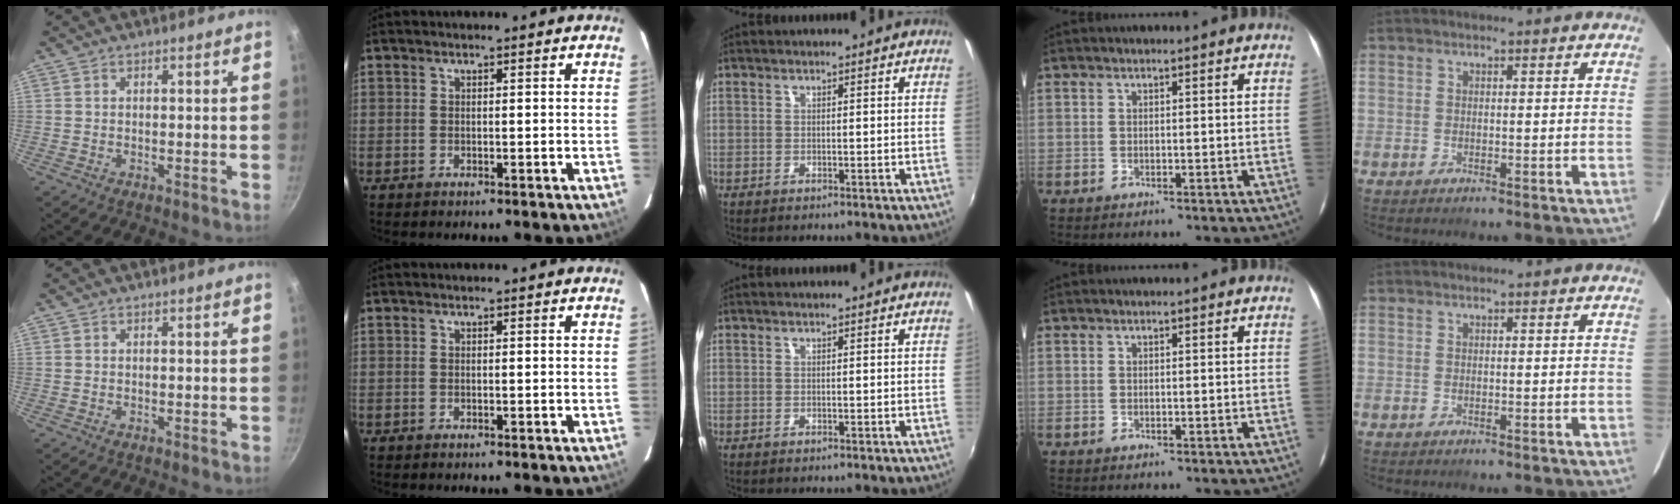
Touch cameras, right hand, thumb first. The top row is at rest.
{}